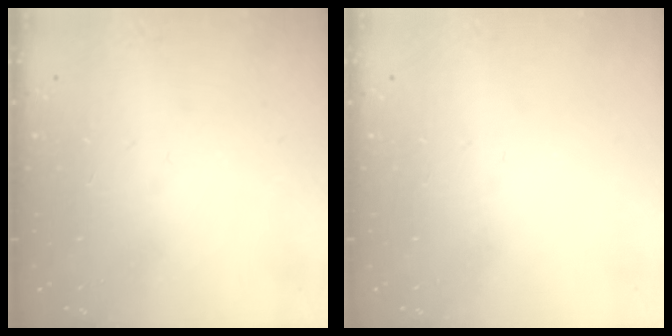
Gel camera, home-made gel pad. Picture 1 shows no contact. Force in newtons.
{"total": 0.0}